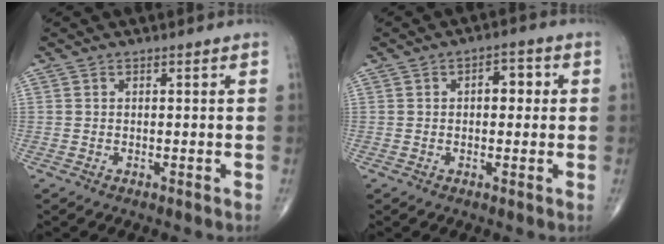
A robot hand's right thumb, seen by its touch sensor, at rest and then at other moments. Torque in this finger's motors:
{"motor_torque": [0.61, 2.28, 0.73, 0.33, 0.08]}